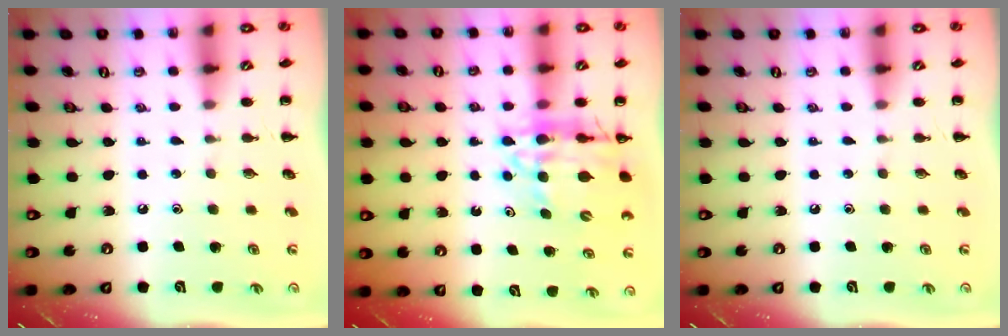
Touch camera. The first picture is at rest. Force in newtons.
{"total": 13.7, "press": 13.2, "slide": 3.8}
{"total": 0.0}